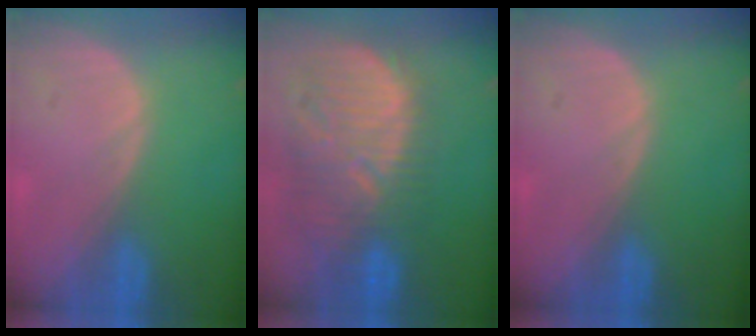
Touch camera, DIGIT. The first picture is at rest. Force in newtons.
{"total": 12.3, "press": 11.2, "slide": 5.1}
{"total": 0.0}